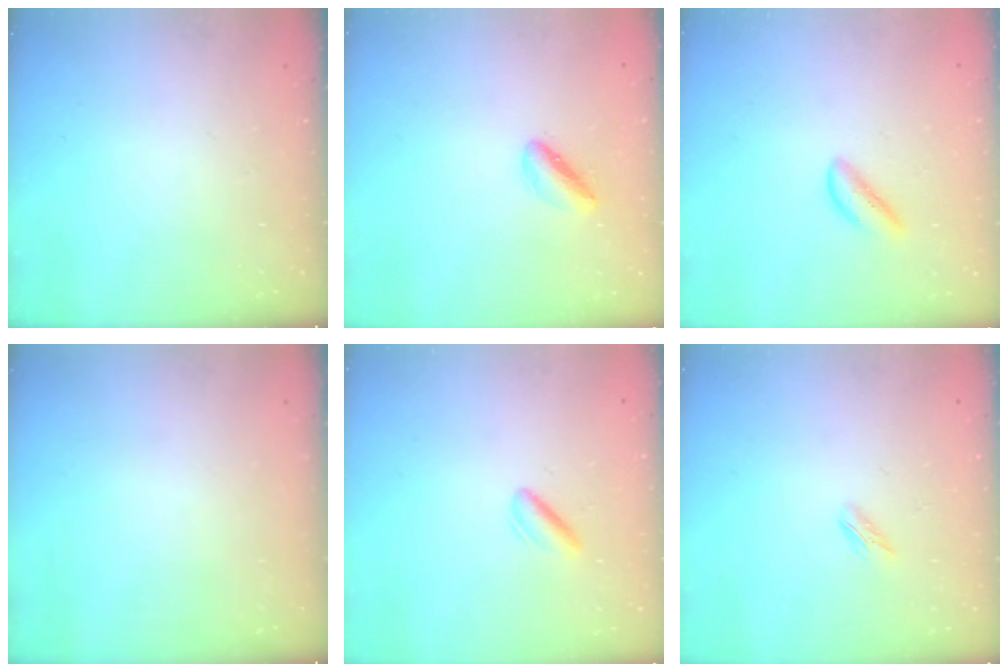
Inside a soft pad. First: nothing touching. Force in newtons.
{"total": 3.4, "press": 3.2, "slide": 1.0}
{"total": 2.7, "press": 2.6, "slide": 0.8}
{"total": 0.0}
{"total": 2.0, "press": 1.8, "slide": 0.9}
{"total": 2.2, "press": 2.1, "slide": 0.7}